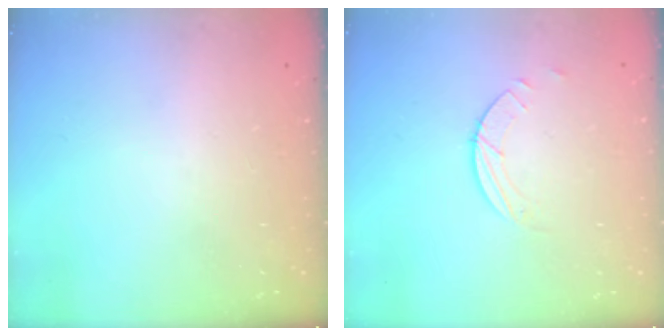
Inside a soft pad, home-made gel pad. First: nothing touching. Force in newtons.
{"total": 1.7, "press": 1.7, "slide": 0.2}